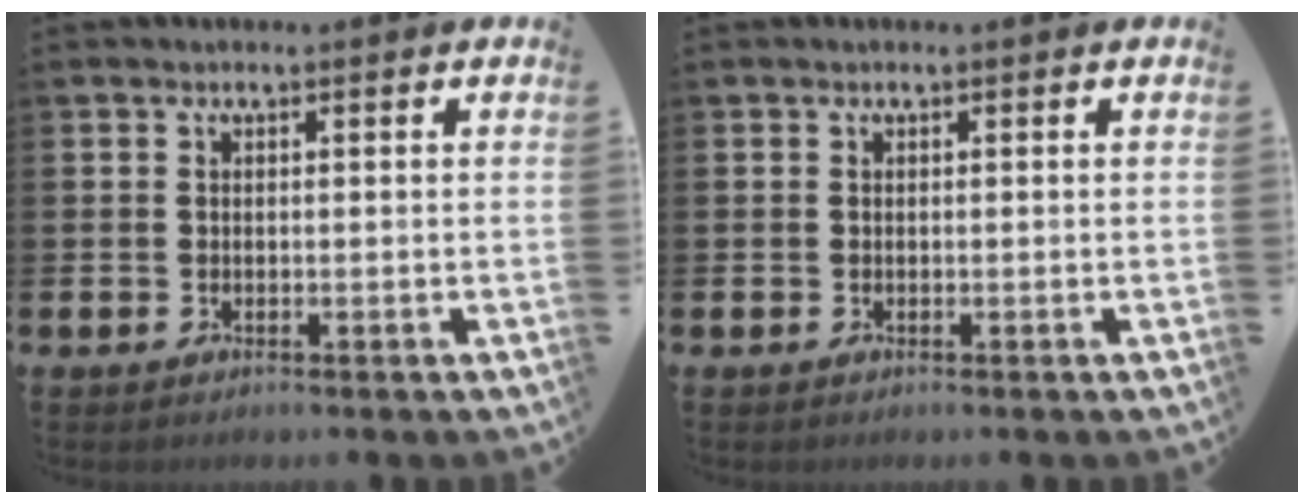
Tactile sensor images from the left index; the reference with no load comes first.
{"total": 0.0}